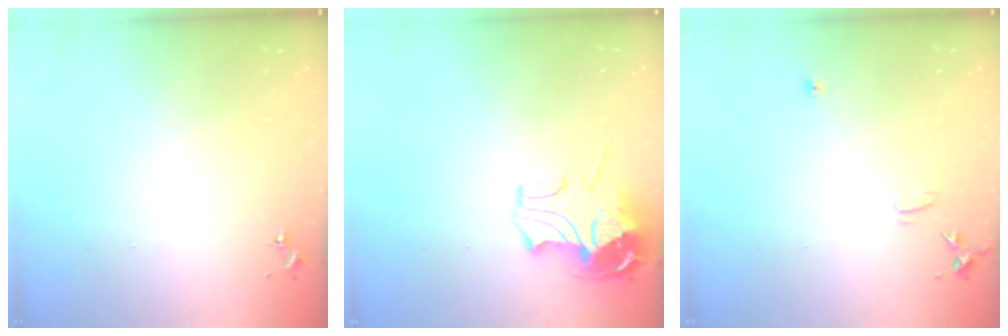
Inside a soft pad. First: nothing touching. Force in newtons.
{"total": 11.6, "press": 11.5, "slide": 1.6}
{"total": 7.0, "press": 7.0, "slide": 0.6}